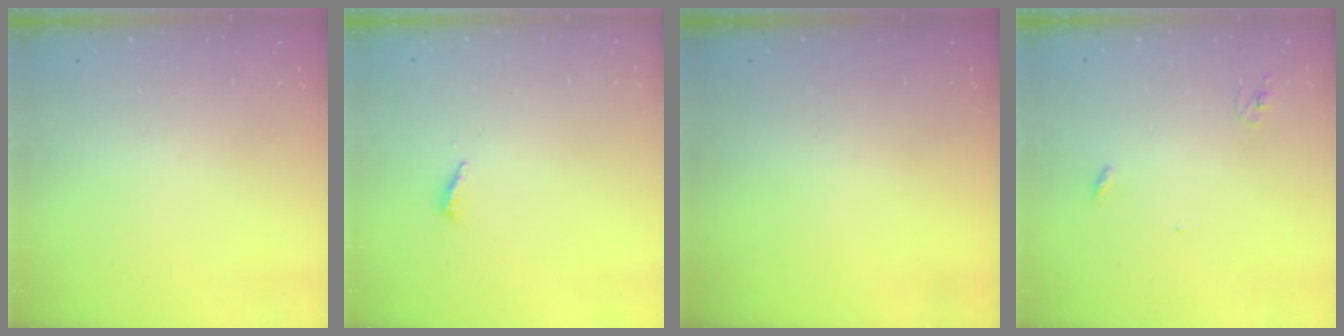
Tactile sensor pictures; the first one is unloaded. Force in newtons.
{"total": 2.9, "press": 2.9, "slide": 0.3}
{"total": 0.0}
{"total": 2.9, "press": 2.9, "slide": 0.2}